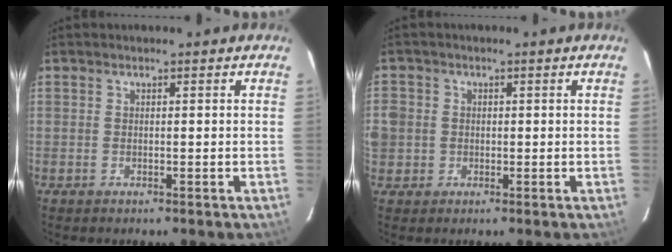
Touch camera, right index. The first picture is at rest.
{"total": 5.3, "force": [-0.5, 5.1, 1.5], "torque": [-0.044, 0.010, -0.004]}